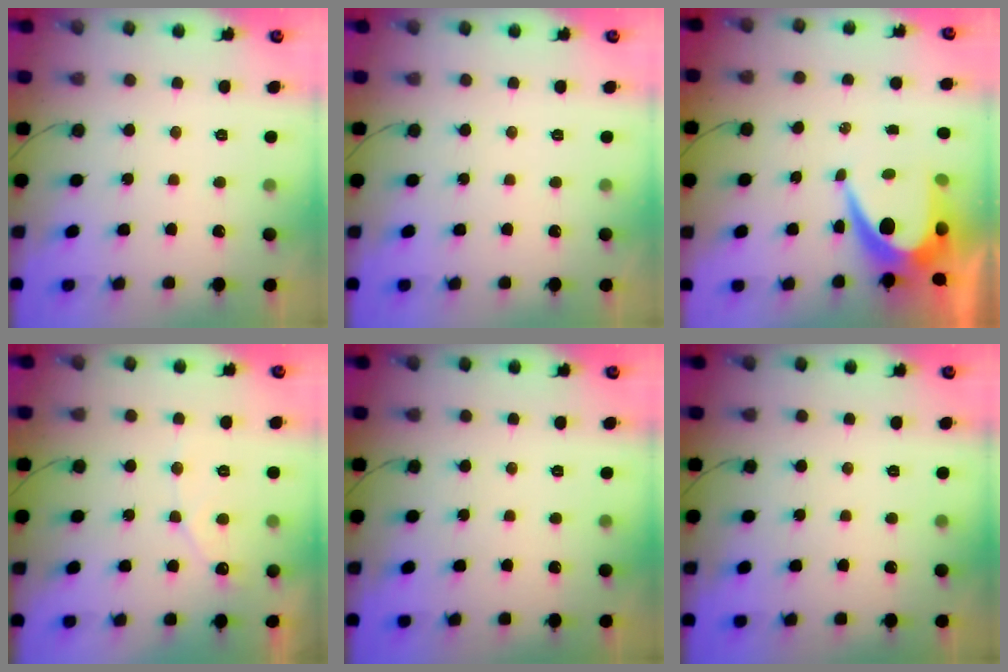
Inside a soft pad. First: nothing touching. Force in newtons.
{"total": 0.0}
{"total": 9.9, "press": 9.9, "slide": 0.8}
{"total": 5.1, "press": 5.1, "slide": 0.4}
{"total": 0.0}
{"total": 0.0}